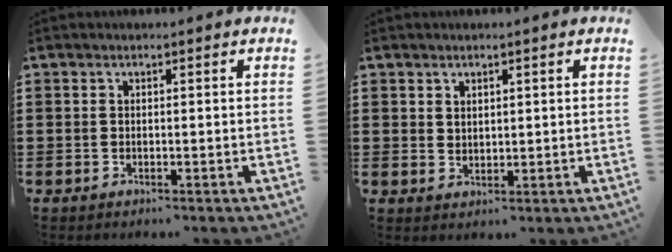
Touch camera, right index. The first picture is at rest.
{"total": 1.7, "force": [1.6, 0.6, 0.2], "torque": [-0.004, 0.002, 0.031]}